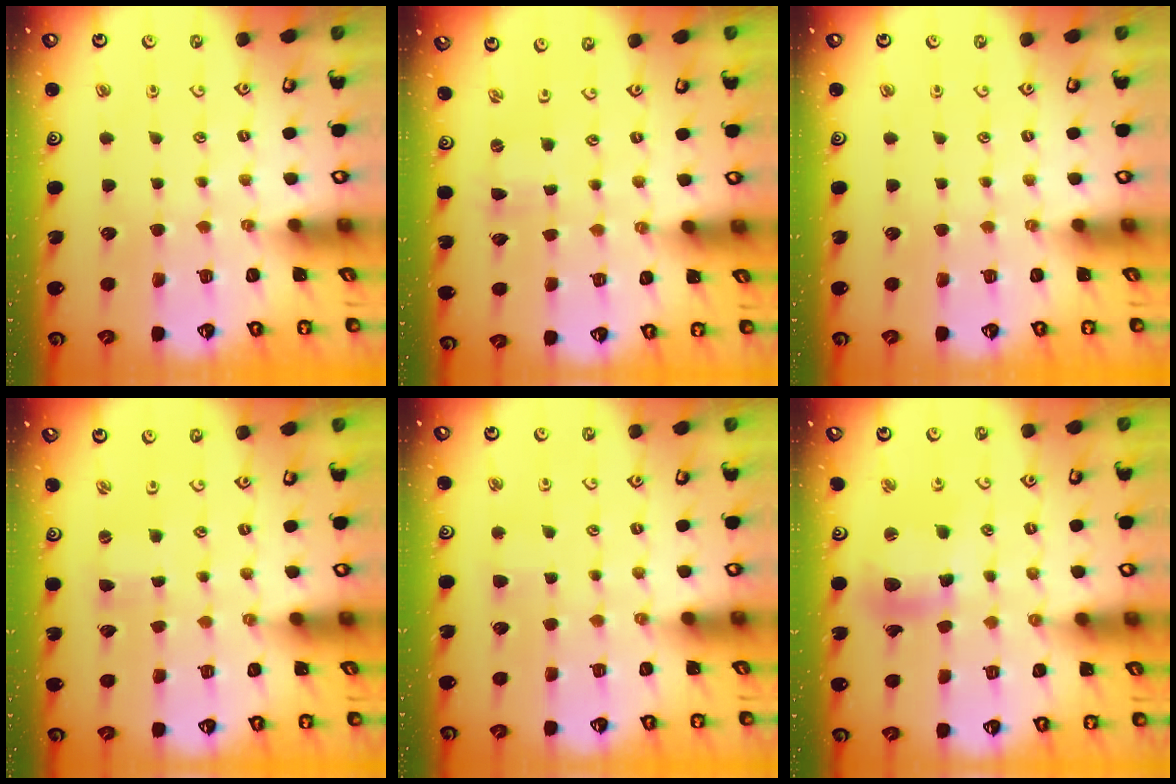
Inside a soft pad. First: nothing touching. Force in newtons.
{"total": 0.0}
{"total": 0.0}
{"total": 0.7, "press": 0.7, "slide": 0.2}
{"total": 2.8, "press": 2.8, "slide": 0.5}
{"total": 11.3, "press": 11.1, "slide": 2.1}